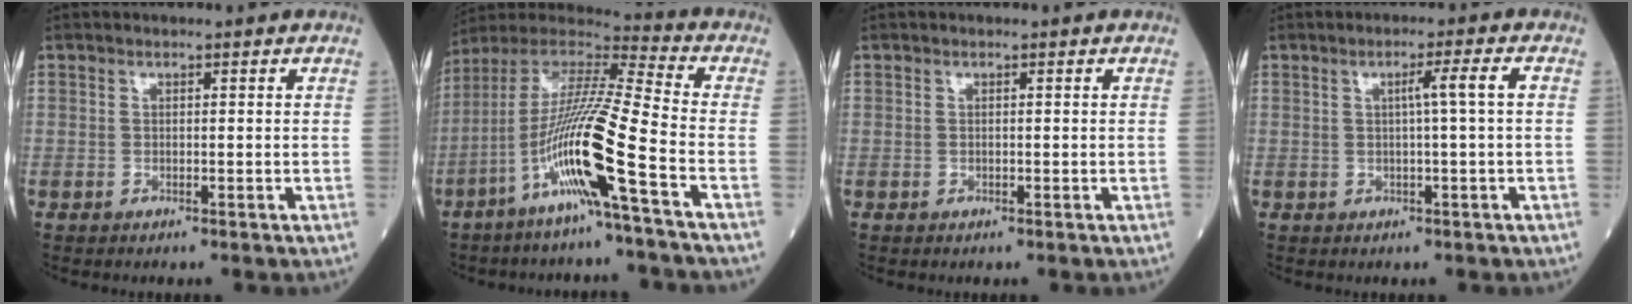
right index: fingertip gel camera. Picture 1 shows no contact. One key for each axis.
{"total": 15.7, "fx": -6.5, "fy": -1.1, "fz": 14.3, "tx": -0.288, "ty": -0.010, "tz": -0.132}
{"total": 0.0}
{"total": 3.1, "fx": 0.3, "fy": -0.8, "fz": 3.0, "tx": -0.050, "ty": 0.005, "tz": 0.006}